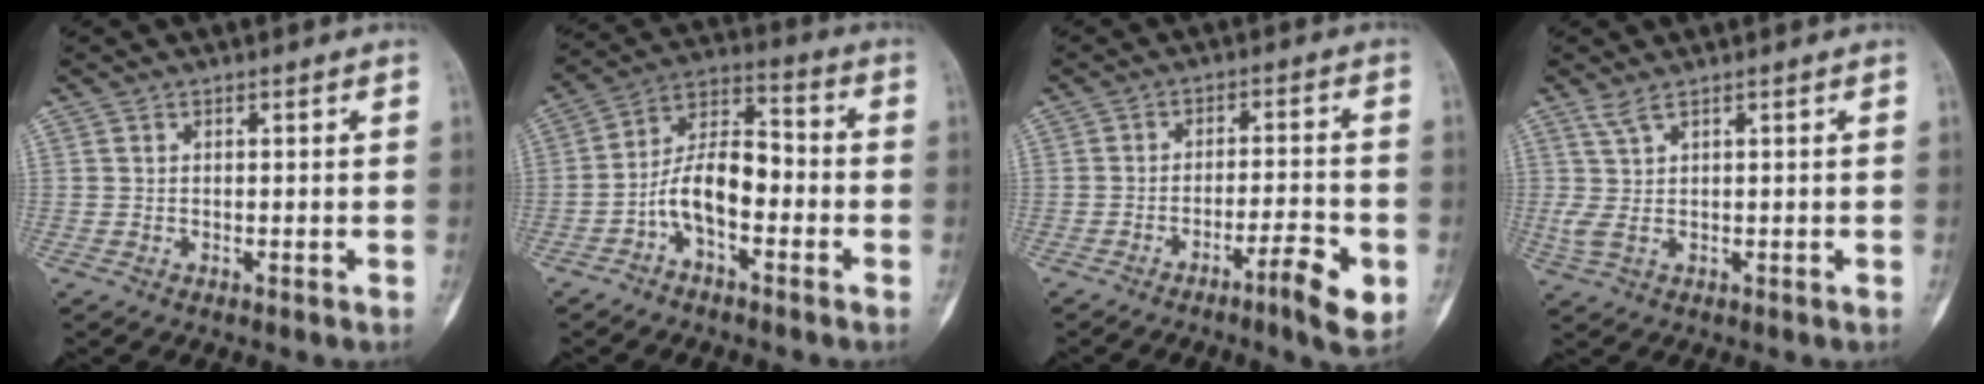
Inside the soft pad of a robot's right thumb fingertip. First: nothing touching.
{"total": 10.7, "force": [-3.5, 5.5, 8.5], "torque": [-0.146, 0.055, -0.071]}
{"total": 7.6, "force": [-3.6, 1.2, 6.6], "torque": [-0.104, 0.020, -0.052]}
{"total": 2.9, "force": [1.4, 0.5, 2.5], "torque": [-0.072, 0.003, 0.040]}